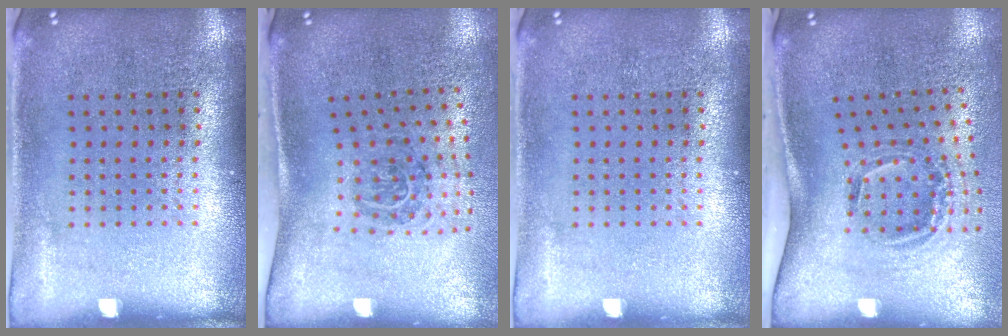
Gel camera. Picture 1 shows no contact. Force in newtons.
{"total": 1.9, "press": 1.2, "slide": 1.5}
{"total": 0.0}
{"total": 2.1, "press": 1.2, "slide": 1.7}